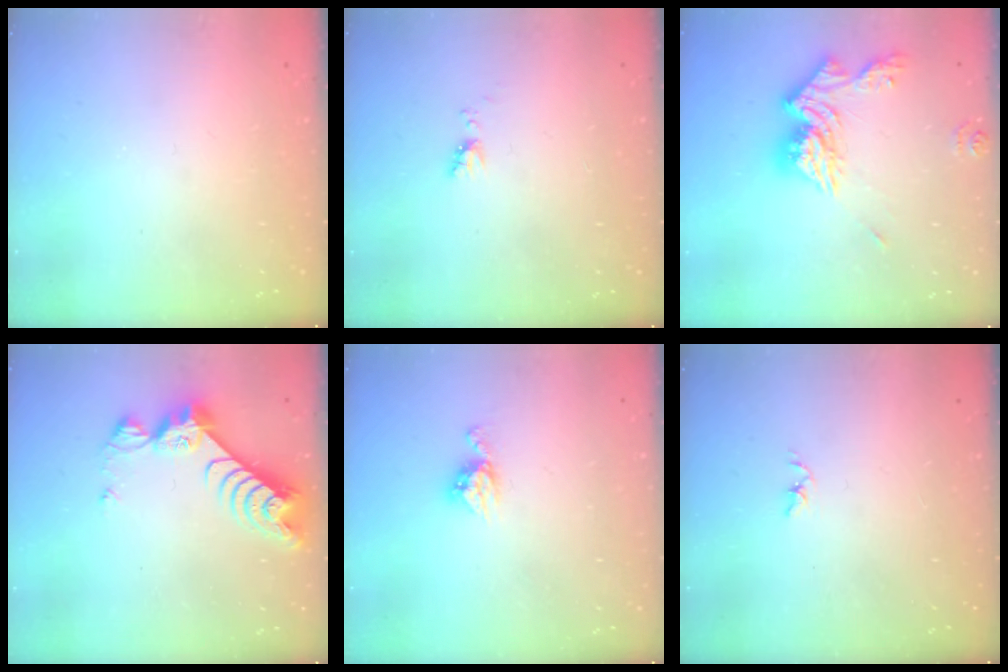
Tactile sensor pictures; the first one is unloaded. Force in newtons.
{"total": 3.7, "press": 3.6, "slide": 0.7}
{"total": 14.4, "press": 14.4, "slide": 1.5}
{"total": 9.7, "press": 9.7, "slide": 0.8}
{"total": 6.1, "press": 6.1, "slide": 0.4}
{"total": 1.8, "press": 1.7, "slide": 0.3}